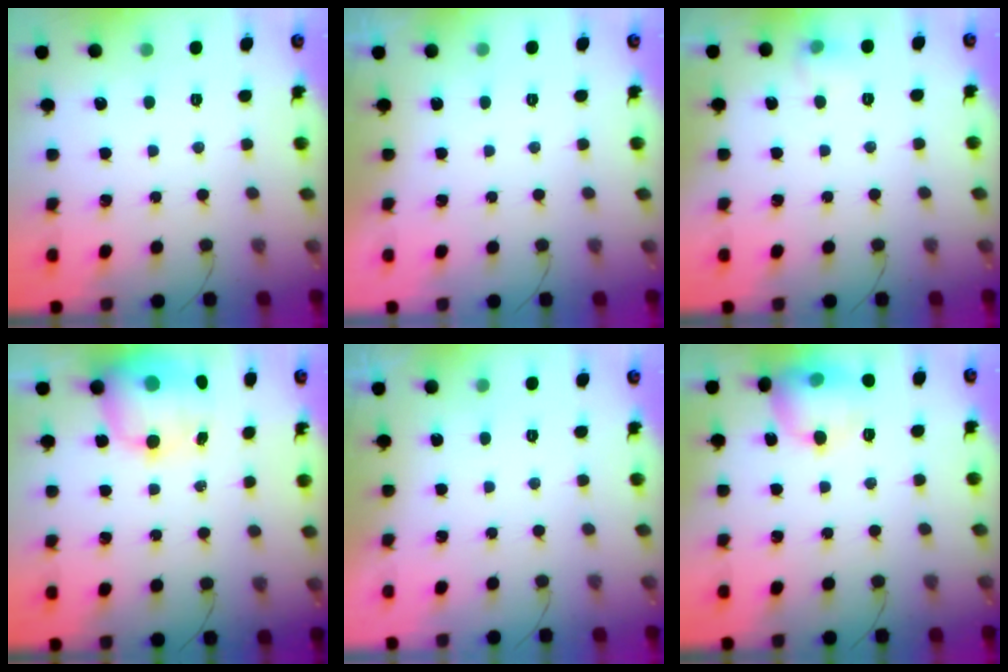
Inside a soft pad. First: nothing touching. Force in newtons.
{"total": 0.0}
{"total": 5.8, "press": 5.6, "slide": 1.4}
{"total": 12.7, "press": 12.2, "slide": 3.4}
{"total": 0.0}
{"total": 15.6, "press": 13.8, "slide": 7.4}